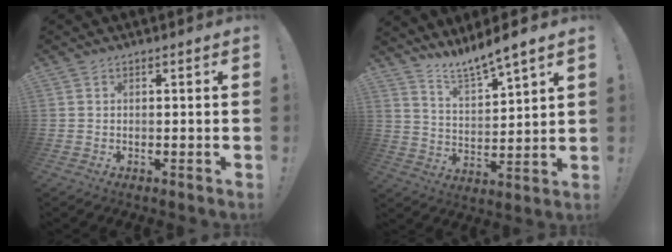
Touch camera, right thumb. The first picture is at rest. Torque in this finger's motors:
{"motor_torque": [0.05, 0.06, 0.62, 0.62, 0.00]}